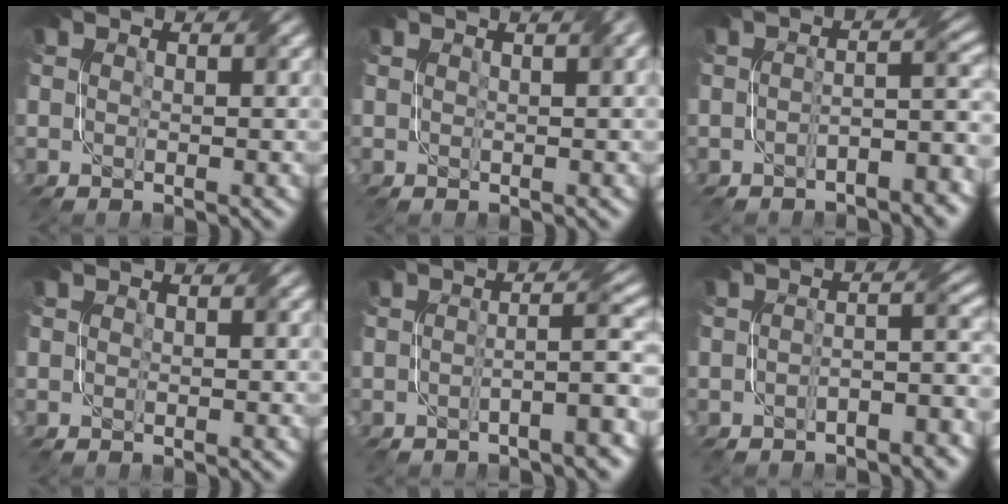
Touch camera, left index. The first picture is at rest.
{"total": 4.0, "force": [2.3, 1.7, 2.8], "torque": [-0.014, 0.021, 0.005]}
{"total": 3.9, "force": [-2.2, 1.0, 3.1], "torque": [-0.045, 0.009, -0.036]}
{"total": 0.0}
{"total": 4.3, "force": [-1.5, 0.6, 4.0], "torque": [-0.054, 0.016, -0.034]}
{"total": 3.5, "force": [-2.0, 1.0, 2.7], "torque": [-0.043, 0.006, -0.033]}